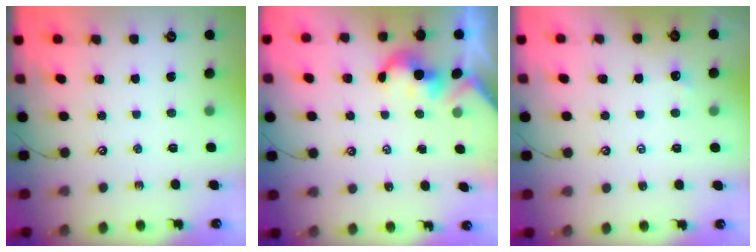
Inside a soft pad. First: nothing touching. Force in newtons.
{"total": 2.0, "press": 1.9, "slide": 0.4}
{"total": 0.0}